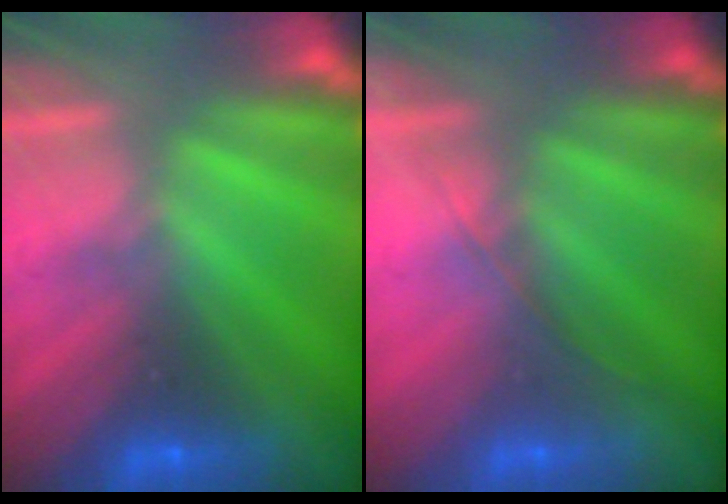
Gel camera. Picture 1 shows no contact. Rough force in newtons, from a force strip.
{"total": 1.5}